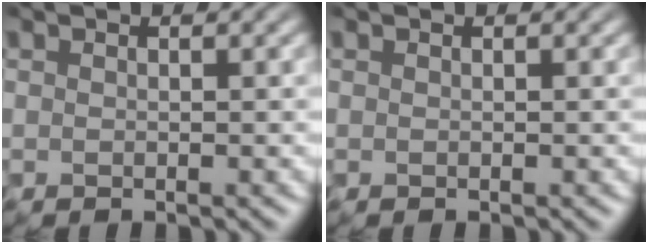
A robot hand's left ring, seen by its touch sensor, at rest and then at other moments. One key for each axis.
{"total": 0.0}